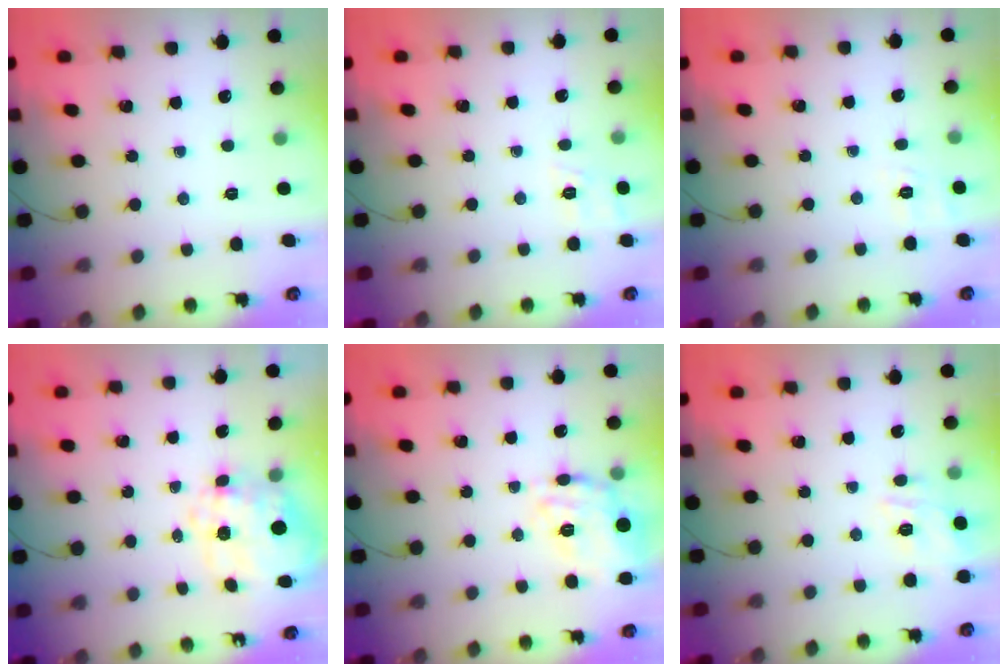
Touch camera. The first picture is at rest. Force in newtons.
{"total": 2.8, "press": 2.2, "slide": 1.7}
{"total": 2.0, "press": 0.6, "slide": 1.9}
{"total": 11.0, "press": 10.8, "slide": 2.0}
{"total": 16.1, "press": 16.1, "slide": 1.0}
{"total": 9.6, "press": 9.5, "slide": 0.7}